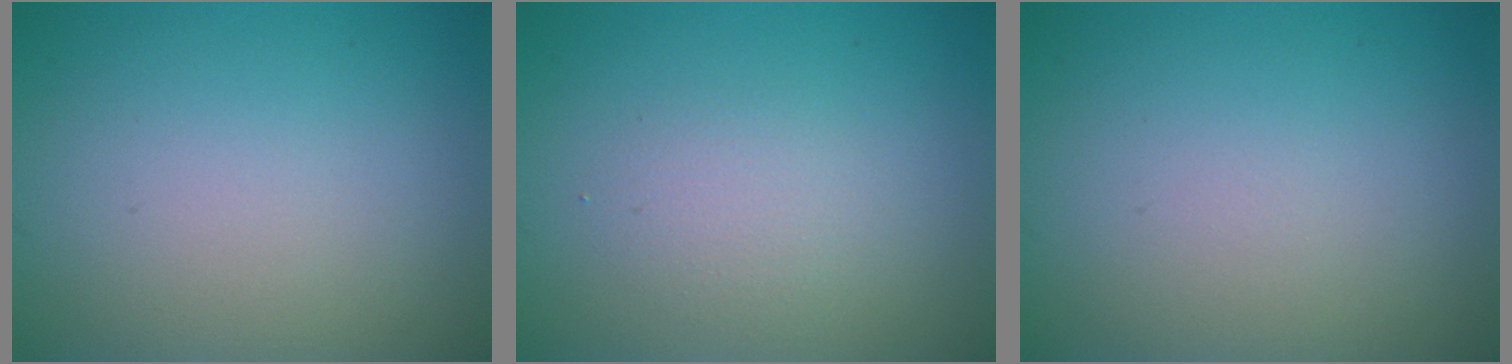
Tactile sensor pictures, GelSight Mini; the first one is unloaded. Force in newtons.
{"total": 1.7, "press": 1.7, "slide": 0.1}
{"total": 0.0}